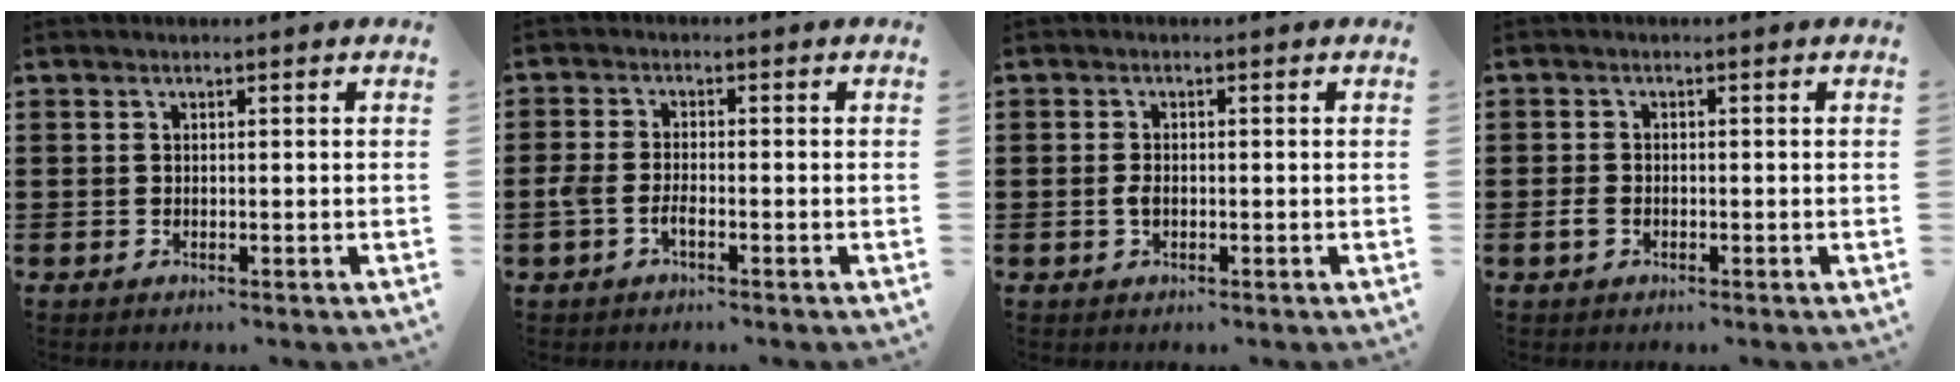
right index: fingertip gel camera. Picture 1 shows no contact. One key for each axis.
{"total": 2.5, "fx": -1.3, "fy": 0.7, "fz": 2.0, "tx": -0.051, "ty": -0.005, "tz": -0.026}
{"total": 1.7, "fx": -0.3, "fy": 0.8, "fz": 1.5, "tx": -0.036, "ty": -0.004, "tz": -0.007}
{"total": 1.5, "fx": -0.5, "fy": 1.0, "fz": 1.0, "tx": -0.027, "ty": -0.004, "tz": -0.011}